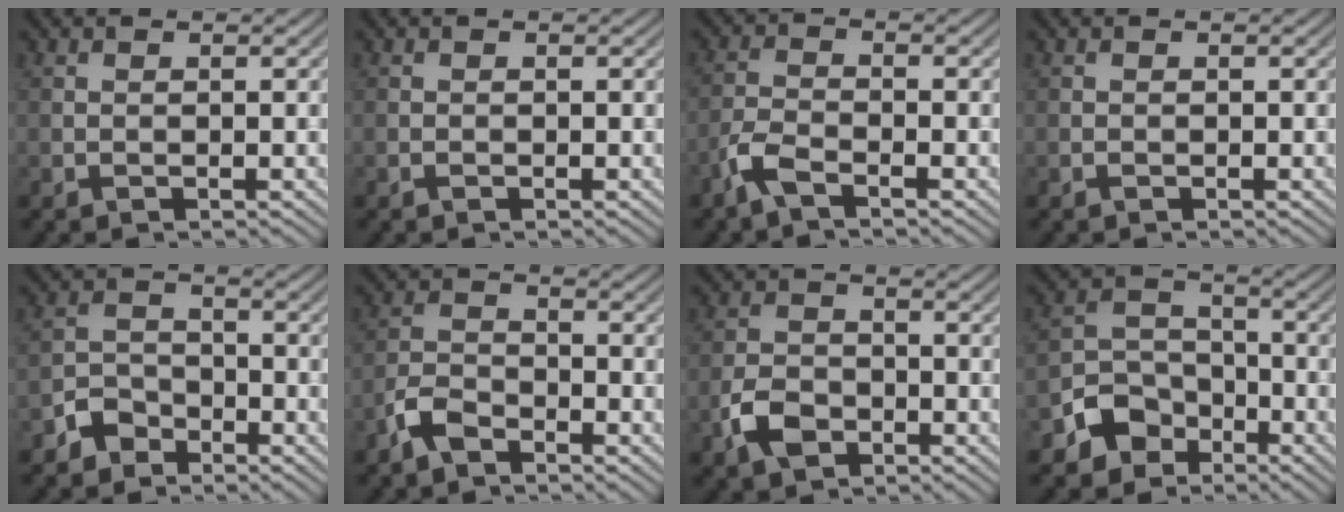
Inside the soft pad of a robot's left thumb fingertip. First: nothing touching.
{"total": 0.0}
{"total": 3.5, "force": [-2.6, 0.9, 2.2], "torque": [-0.056, -0.003, -0.065]}
{"total": 0.0}
{"total": 3.7, "force": [-2.7, 2.3, 1.0], "torque": [-0.018, 0.006, -0.066]}
{"total": 3.9, "force": [-3.0, 1.7, 2.0], "torque": [-0.044, 0.001, -0.074]}
{"total": 4.8, "force": [-2.6, 3.1, 2.6], "torque": [-0.058, -0.003, -0.061]}
{"total": 6.5, "force": [-3.9, 4.7, 2.2], "torque": [-0.041, 0.002, -0.090]}